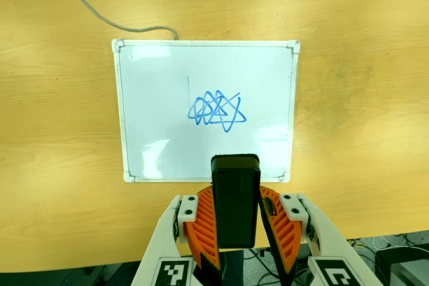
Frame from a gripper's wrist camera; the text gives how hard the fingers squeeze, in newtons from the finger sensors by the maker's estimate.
{"total": 5.3, "left": 4.8, "right": 5.8}